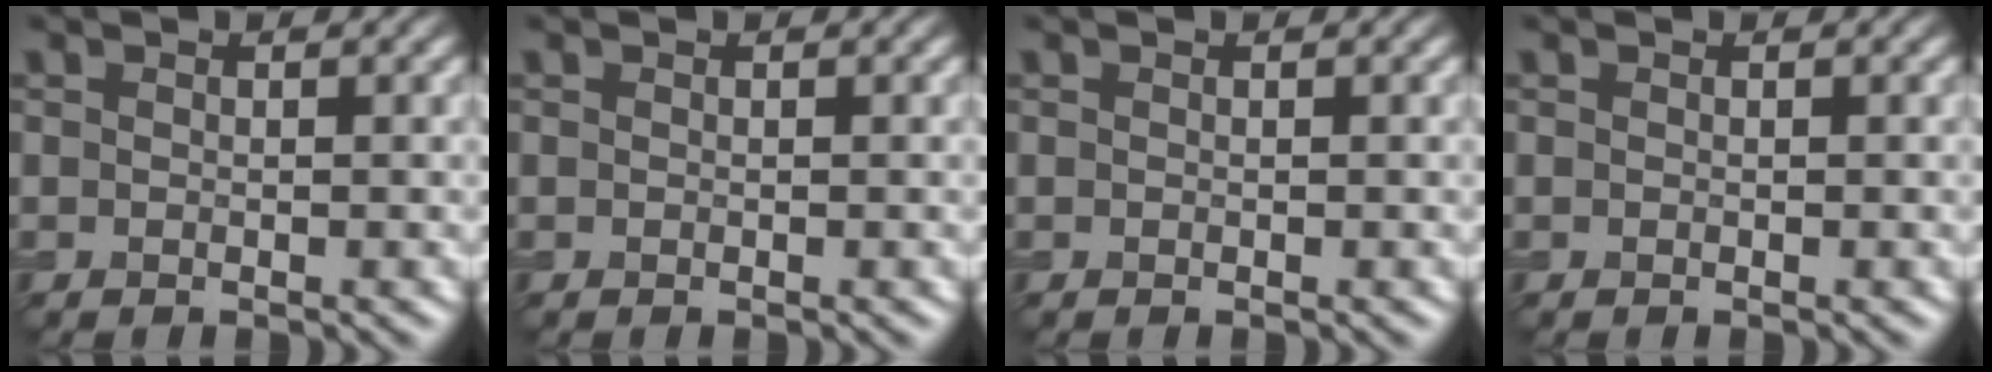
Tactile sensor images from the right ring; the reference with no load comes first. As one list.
[{"total": 0.0}, {"total": 0.0}, {"total": 0.0}]